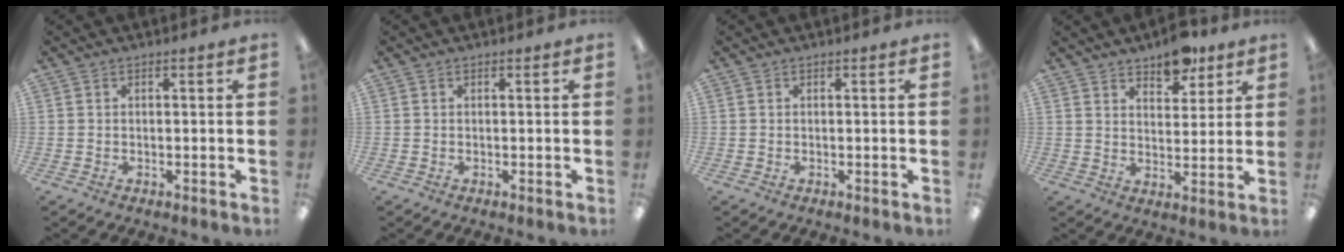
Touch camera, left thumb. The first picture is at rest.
{"total": 0.0}
{"total": 0.0}
{"total": 7.9, "force": [6.4, 3.4, 3.1], "torque": [-0.028, -0.038, 0.111]}